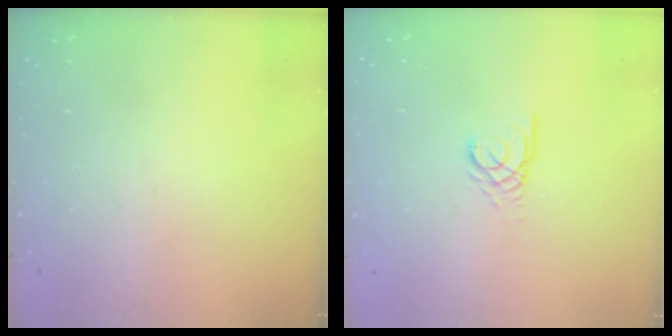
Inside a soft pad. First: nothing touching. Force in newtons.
{"total": 2.4, "press": 2.4, "slide": 0.1}